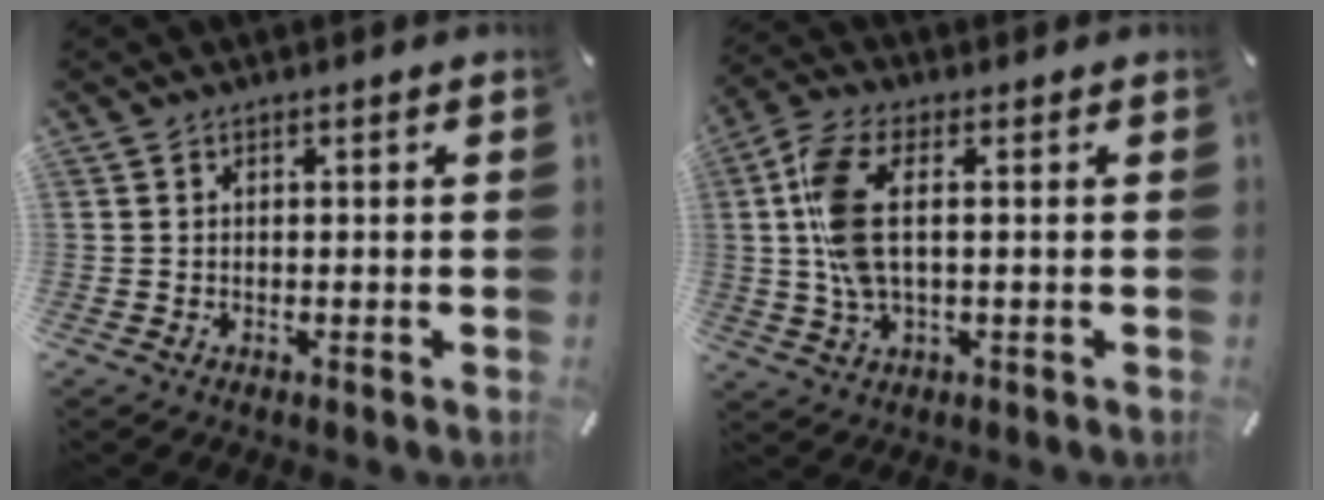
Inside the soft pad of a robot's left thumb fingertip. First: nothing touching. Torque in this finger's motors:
{"motor_torque": [1.56, 2.43, 0.90, -0.45, 0.16]}